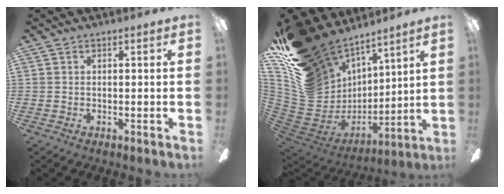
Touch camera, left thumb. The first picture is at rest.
{"total": 20.5, "force": [14.8, 11.8, 8.0], "torque": [-0.167, -0.111, 0.297]}